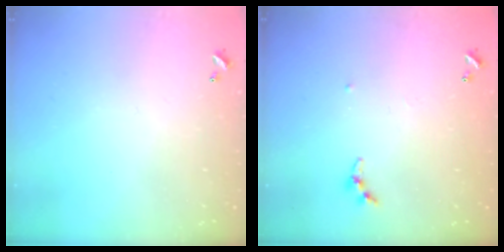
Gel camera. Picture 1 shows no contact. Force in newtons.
{"total": 4.5, "press": 4.5, "slide": 0.5}